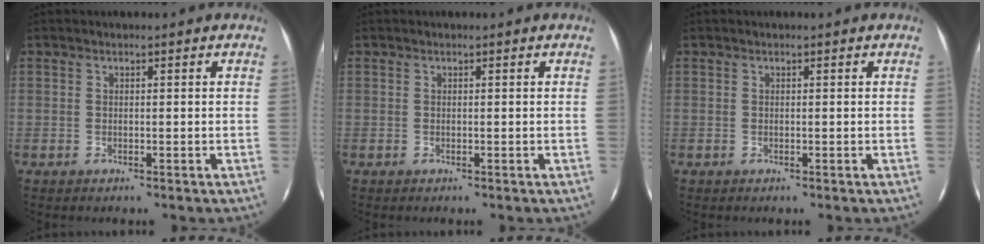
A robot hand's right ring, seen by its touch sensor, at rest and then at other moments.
{"total": 0.0}
{"total": 0.0}